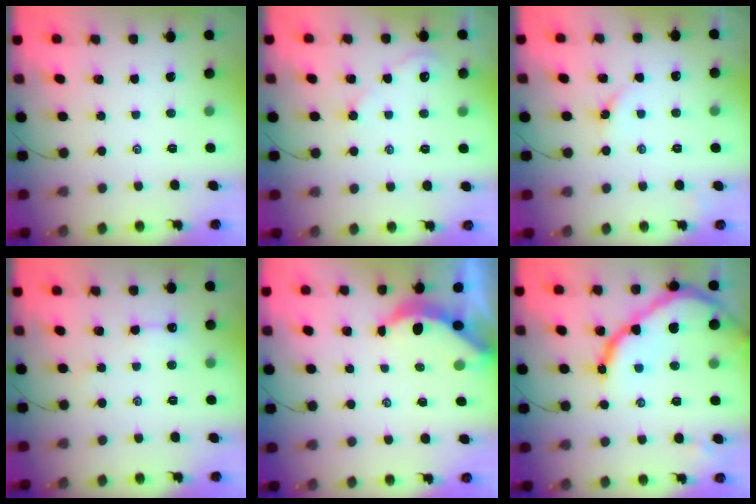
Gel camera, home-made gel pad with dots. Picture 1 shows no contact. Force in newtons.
{"total": 2.5, "press": 2.4, "slide": 0.4}
{"total": 2.3, "press": 2.3, "slide": 0.4}
{"total": 3.0, "press": 3.0, "slide": 0.4}
{"total": 4.0, "press": 3.9, "slide": 0.4}
{"total": 15.7, "press": 15.6, "slide": 2.0}